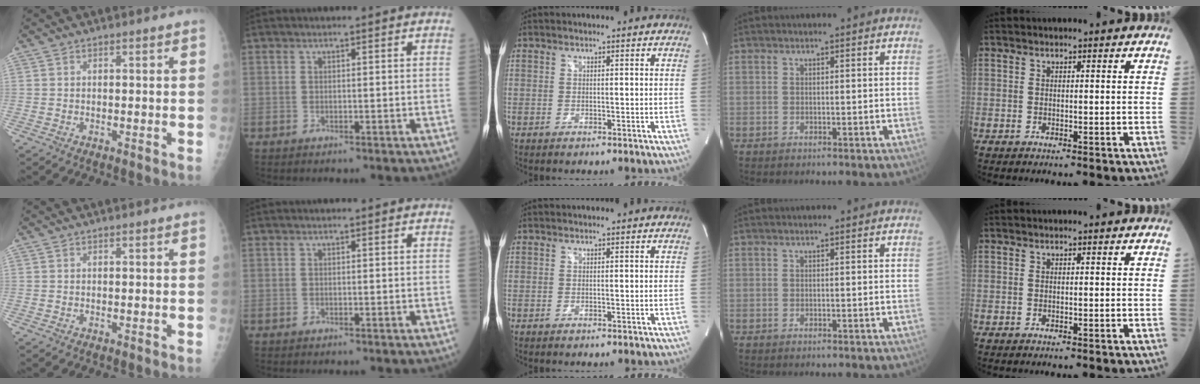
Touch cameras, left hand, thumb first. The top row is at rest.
{}